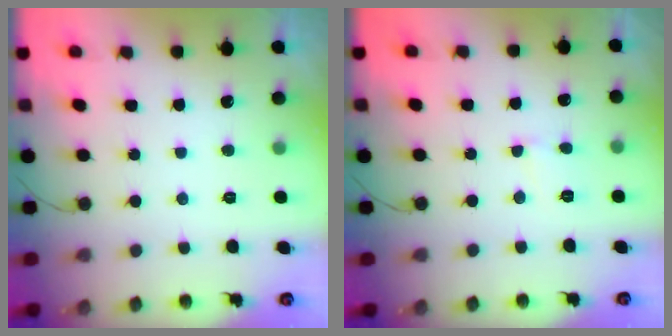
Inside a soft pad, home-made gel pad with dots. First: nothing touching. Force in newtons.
{"total": 2.5, "press": 2.5, "slide": 0.2}